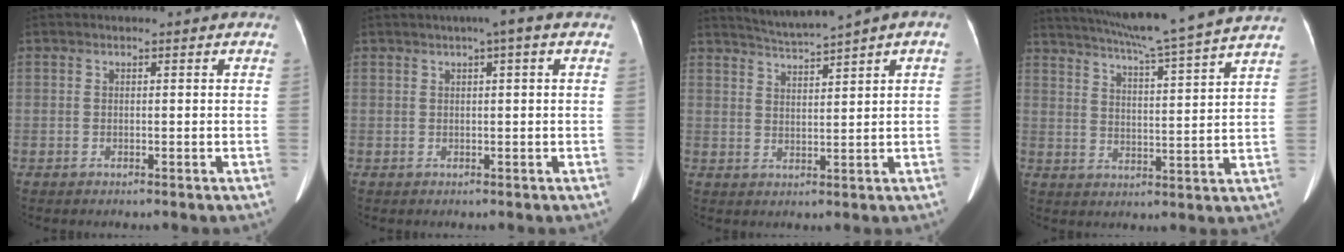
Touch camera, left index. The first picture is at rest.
{"total": 2.7, "force": [1.4, 0.0, 2.4], "torque": [-0.039, 0.013, 0.018]}
{"total": 4.5, "force": [3.8, -1.2, 2.2], "torque": [-0.037, 0.002, 0.071]}
{"total": 19.9, "force": [17.3, -1.9, 9.5], "torque": [-0.164, -0.021, 0.234]}